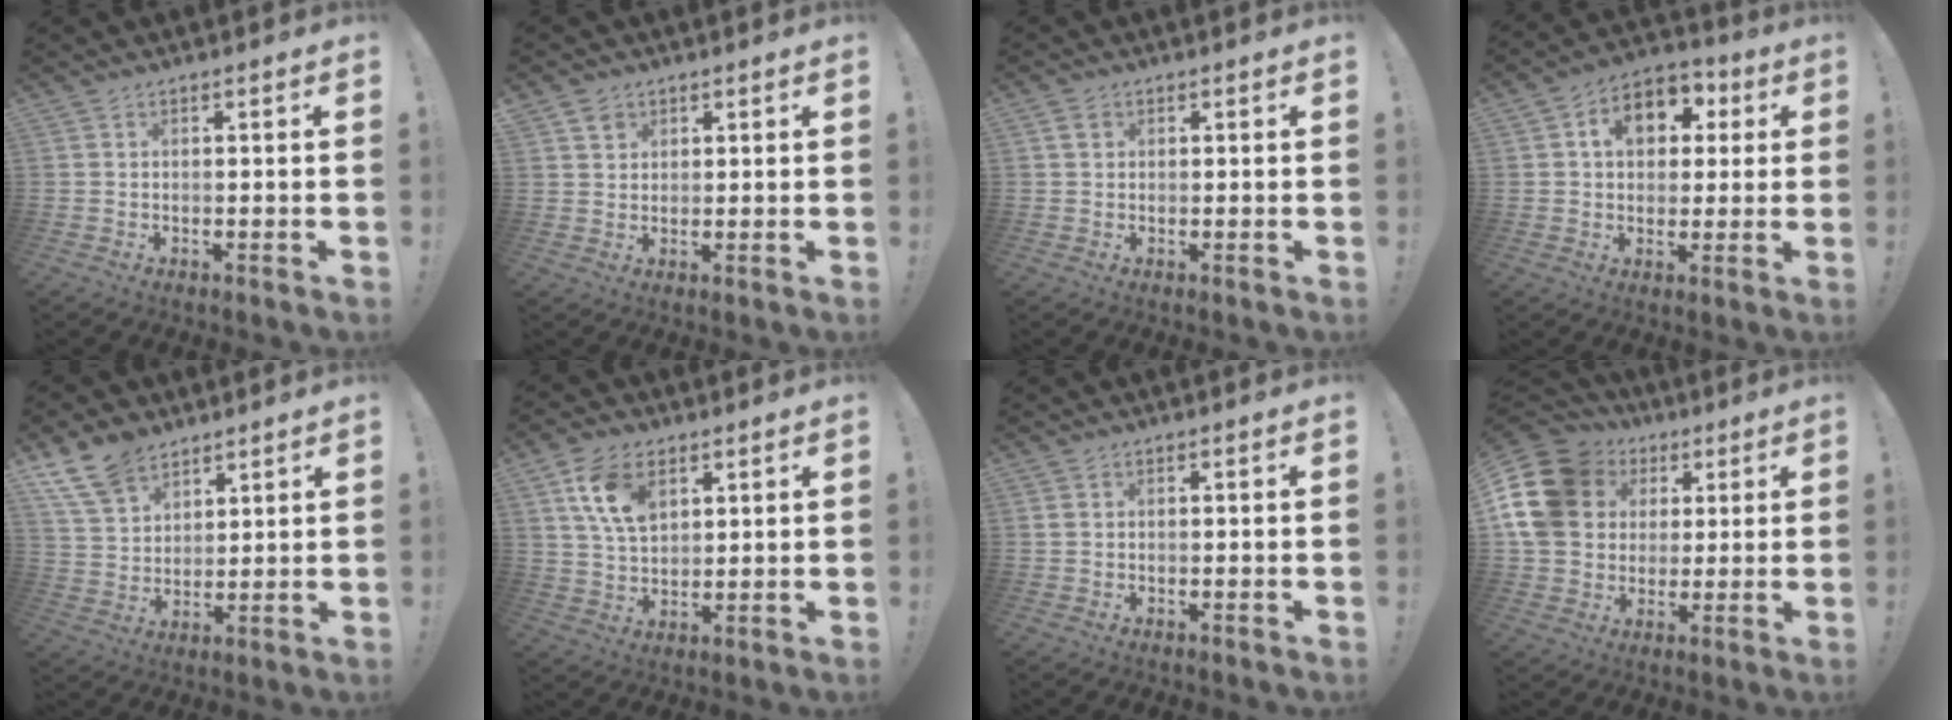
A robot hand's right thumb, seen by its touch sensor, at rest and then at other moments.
{"total": 3.2, "force": [2.0, 2.4, 0.5], "torque": [0.001, -0.008, 0.036]}
{"total": 2.1, "force": [0.9, 1.6, 1.0], "torque": [-0.009, -0.002, 0.015]}
{"total": 11.4, "force": [3.2, 8.7, 6.6], "torque": [-0.097, 0.002, 0.060]}
{"total": 12.3, "force": [8.7, 7.4, 4.5], "torque": [-0.090, -0.046, 0.171]}
{"total": 11.6, "force": [5.5, 7.2, 7.3], "torque": [-0.132, -0.009, 0.104]}
{"total": 0.8, "force": [0.2, 0.6, 0.5], "torque": [-0.014, 0.004, 0.005]}
{"total": 18.6, "force": [5.3, 15.0, 9.6], "torque": [-0.172, -0.011, 0.114]}